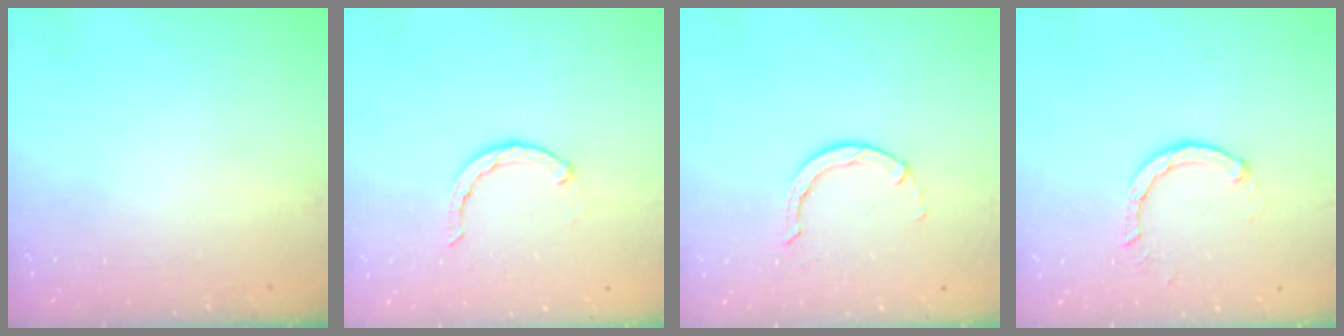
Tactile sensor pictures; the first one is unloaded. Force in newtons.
{"total": 2.1, "press": 2.0, "slide": 0.4}
{"total": 2.8, "press": 2.8, "slide": 0.3}
{"total": 3.0, "press": 3.0, "slide": 0.3}